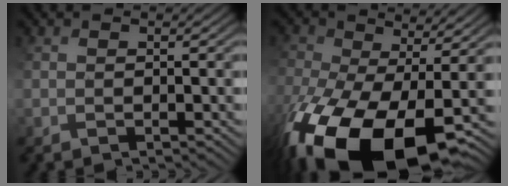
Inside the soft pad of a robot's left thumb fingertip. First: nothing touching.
{"total": 18.6, "force": [-7.9, 9.6, 13.8], "torque": [-0.341, -0.068, -0.105]}